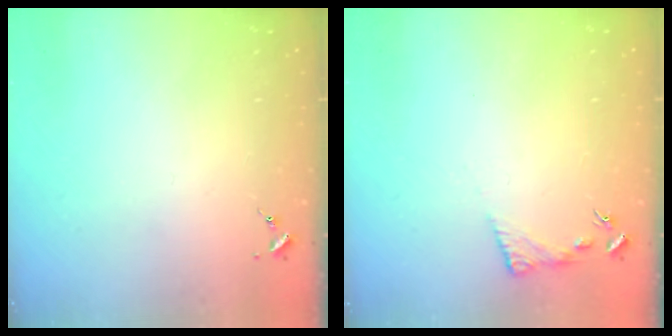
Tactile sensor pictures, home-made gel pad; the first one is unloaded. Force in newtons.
{"total": 6.0, "press": 6.0, "slide": 0.4}